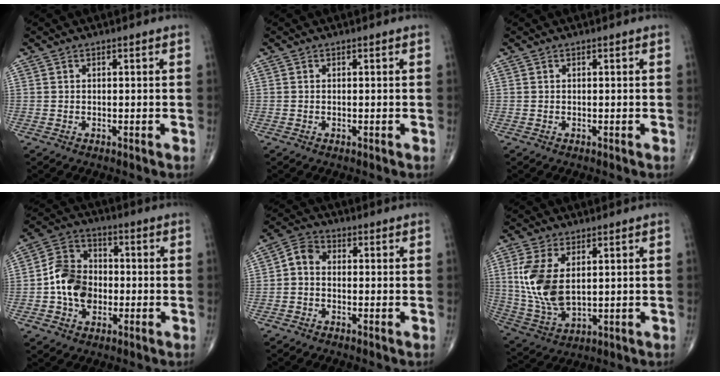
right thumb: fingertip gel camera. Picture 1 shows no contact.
{"total": 0.0}
{"total": 0.0}
{"total": 10.8, "force": [-1.7, 8.3, 6.7], "torque": [-0.100, 0.027, -0.039]}
{"total": 4.1, "force": [-0.6, 3.1, 2.7], "torque": [-0.041, 0.015, -0.028]}
{"total": 12.0, "force": [2.5, 6.4, 9.8], "torque": [-0.207, -0.013, 0.063]}